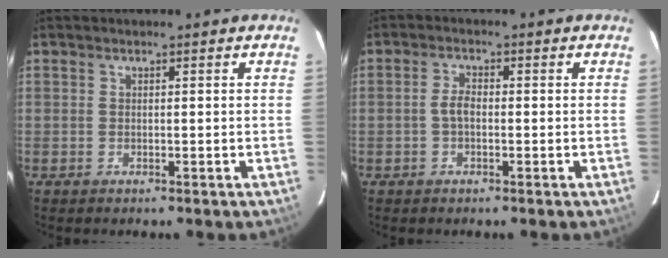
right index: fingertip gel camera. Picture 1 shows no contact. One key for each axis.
{"total": 2.6, "fx": -0.6, "fy": 1.2, "fz": 2.2, "tx": -0.046, "ty": 0.007, "tz": -0.010}